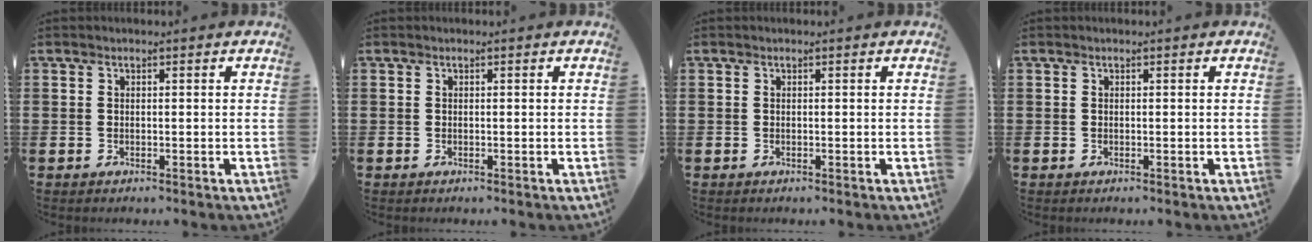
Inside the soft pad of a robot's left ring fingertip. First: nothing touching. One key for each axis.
{"total": 0.0}
{"total": 0.0}
{"total": 0.0}